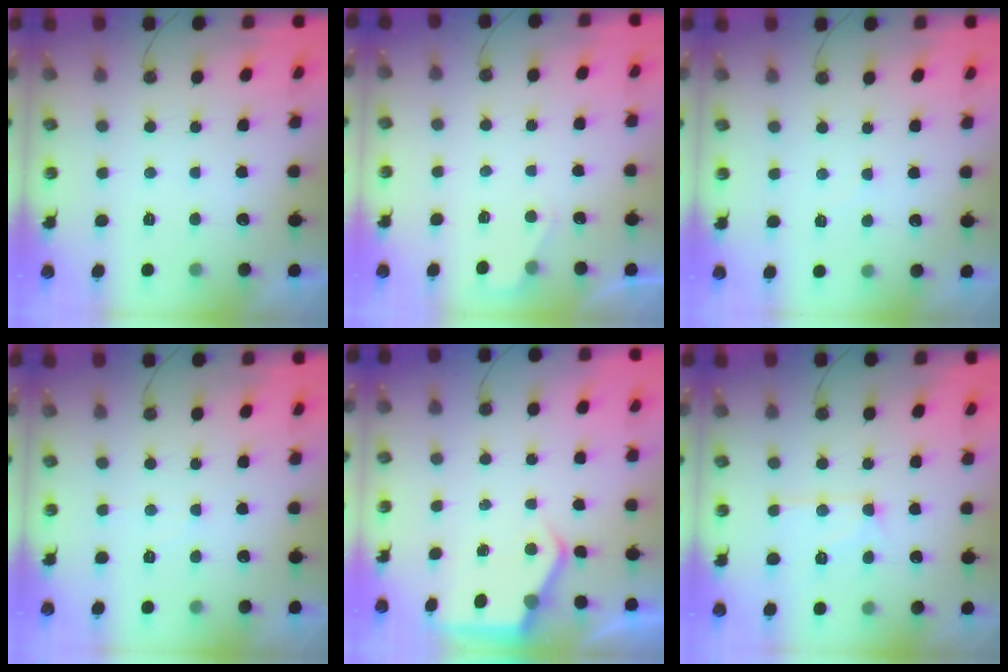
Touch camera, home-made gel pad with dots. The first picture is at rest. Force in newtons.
{"total": 2.4, "press": 2.4, "slide": 0.4}
{"total": 2.0, "press": 2.0, "slide": 0.4}
{"total": 3.5, "press": 3.5, "slide": 0.5}
{"total": 4.9, "press": 4.9, "slide": 0.5}
{"total": 10.9, "press": 10.9, "slide": 1.0}